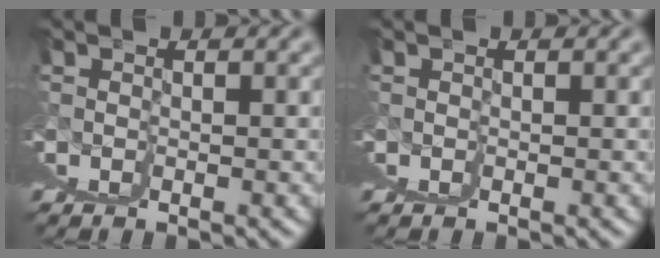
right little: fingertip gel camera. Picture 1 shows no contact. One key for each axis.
{"total": 0.0}